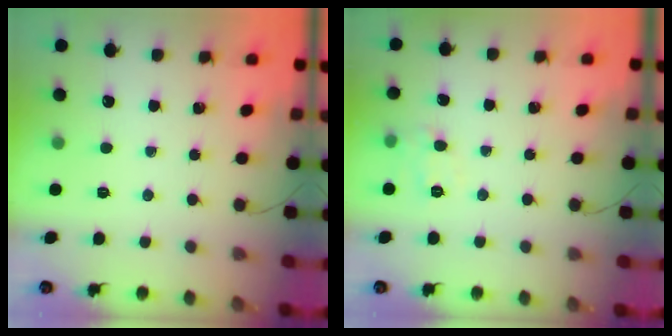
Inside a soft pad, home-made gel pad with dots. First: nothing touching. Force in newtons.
{"total": 7.3, "press": 7.2, "slide": 1.4}